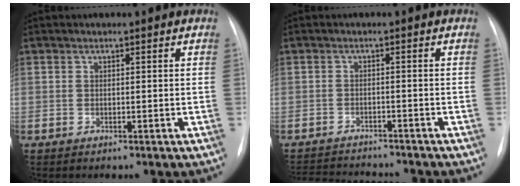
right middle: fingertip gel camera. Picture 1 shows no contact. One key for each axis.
{"total": 9.9, "fx": -9.4, "fy": 1.2, "fz": 2.7, "tx": -0.046, "ty": 0.000, "tz": -0.134}